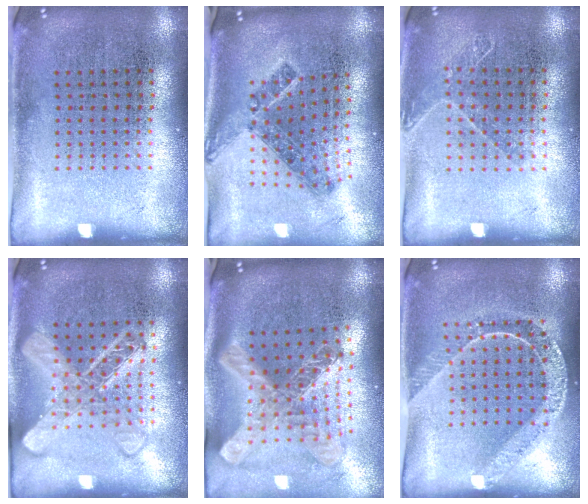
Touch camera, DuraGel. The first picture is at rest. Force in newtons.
{"total": 1.2, "press": 1.0, "slide": 0.8}
{"total": 1.0, "press": 0.9, "slide": 0.3}
{"total": 2.9, "press": 2.8, "slide": 0.5}
{"total": 2.8, "press": 2.0, "slide": 2.0}
{"total": 1.7, "press": 1.5, "slide": 0.8}